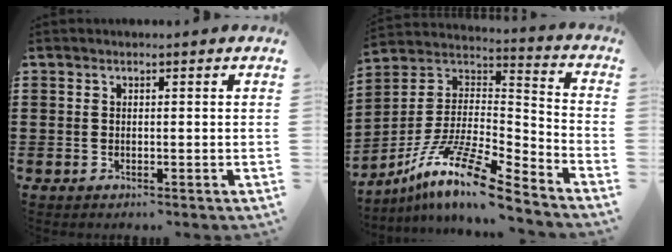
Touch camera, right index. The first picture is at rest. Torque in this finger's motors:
{"motor_torque": [0.96, 1.18, 0.01, -0.01]}